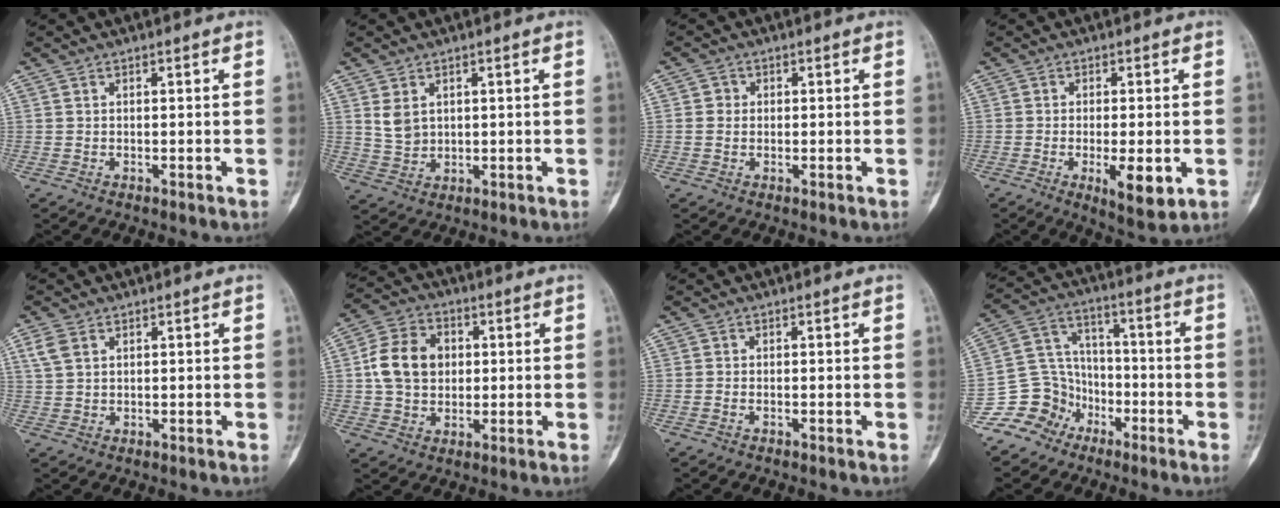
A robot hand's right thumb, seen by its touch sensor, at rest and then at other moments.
{"total": 4.1, "force": [1.5, 3.0, 2.3], "torque": [-0.038, -0.009, 0.040]}
{"total": 2.0, "force": [0.1, 1.9, 0.6], "torque": [0.001, 0.005, 0.000]}
{"total": 7.4, "force": [-2.0, 2.4, 6.7], "torque": [-0.102, -0.016, -0.026]}
{"total": 3.4, "force": [1.5, 2.2, 2.1], "torque": [-0.049, 0.004, 0.039]}
{"total": 11.3, "force": [1.1, 8.9, 6.8], "torque": [-0.099, 0.010, 0.014]}
{"total": 0.6, "force": [-0.3, 0.3, 0.3], "torque": [-0.007, 0.002, -0.006]}
{"total": 11.1, "force": [-6.6, 8.8, 1.2], "torque": [0.015, 0.080, -0.129]}